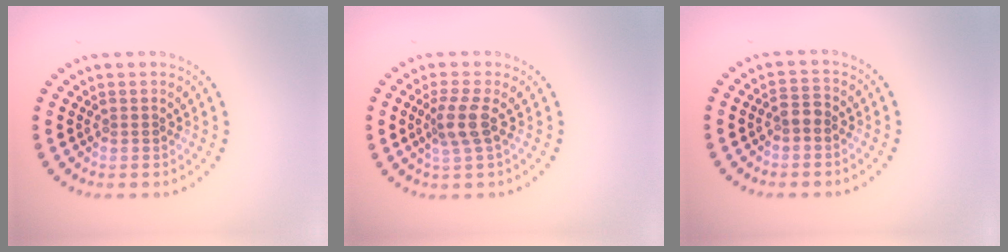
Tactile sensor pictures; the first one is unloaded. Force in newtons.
{"total": 2.6, "press": 2.1, "slide": 1.6}
{"total": 1.5, "press": 1.4, "slide": 0.5}